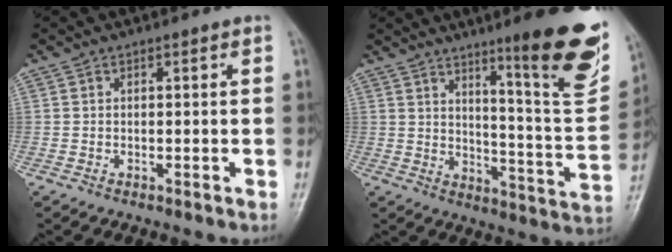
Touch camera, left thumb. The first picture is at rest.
{"total": 19.3, "force": [11.3, 2.5, 15.5], "torque": [-0.169, -0.070, 0.165]}